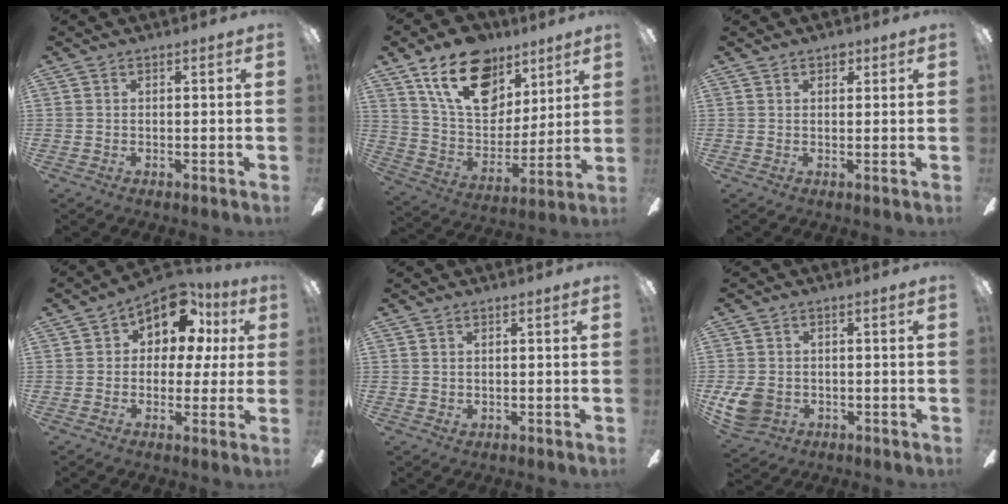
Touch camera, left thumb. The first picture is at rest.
{"total": 21.0, "force": [12.2, 13.0, 11.1], "torque": [-0.180, -0.055, 0.220]}
{"total": 1.8, "force": [1.1, 1.2, 0.7], "torque": [0.002, -0.003, 0.017]}
{"total": 12.3, "force": [6.3, 7.7, 7.3], "torque": [-0.107, -0.030, 0.113]}
{"total": 0.7, "force": [0.1, 0.6, 0.1], "torque": [-0.001, 0.005, 0.001]}
{"total": 7.8, "force": [-1.9, 6.4, 4.2], "torque": [-0.094, 0.010, -0.032]}